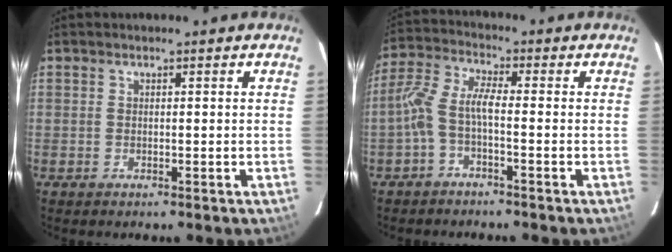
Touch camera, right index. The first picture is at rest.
{"total": 5.5, "force": [-1.9, 1.3, 4.9], "torque": [-0.122, 0.017, -0.041]}